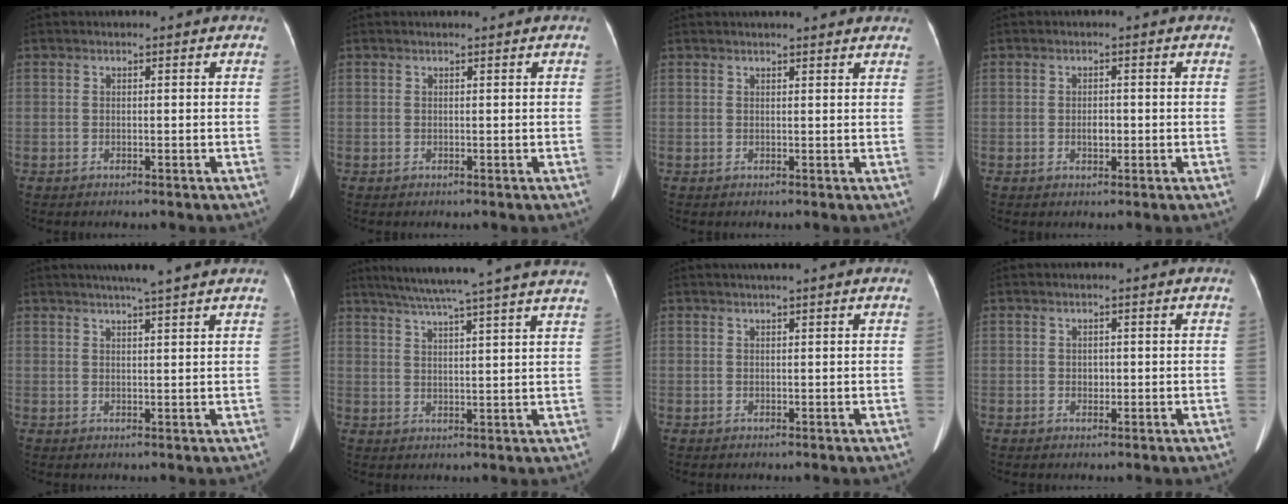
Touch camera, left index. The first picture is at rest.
{"total": 0.0}
{"total": 8.7, "force": [7.8, 1.3, 3.7], "torque": [-0.046, 0.021, 0.084]}
{"total": 1.5, "force": [-0.3, 0.9, 1.2], "torque": [-0.022, 0.001, -0.004]}
{"total": 6.7, "force": [5.5, -0.7, 3.8], "torque": [-0.058, 0.014, 0.072]}
{"total": 19.9, "force": [17.1, -1.2, 10.0], "torque": [-0.168, 0.004, 0.223]}
{"total": 1.7, "force": [1.3, -0.4, 1.1], "torque": [-0.015, 0.011, 0.024]}
{"total": 0.8, "force": [0.0, 0.7, 0.4], "torque": [-0.008, 0.002, -0.001]}